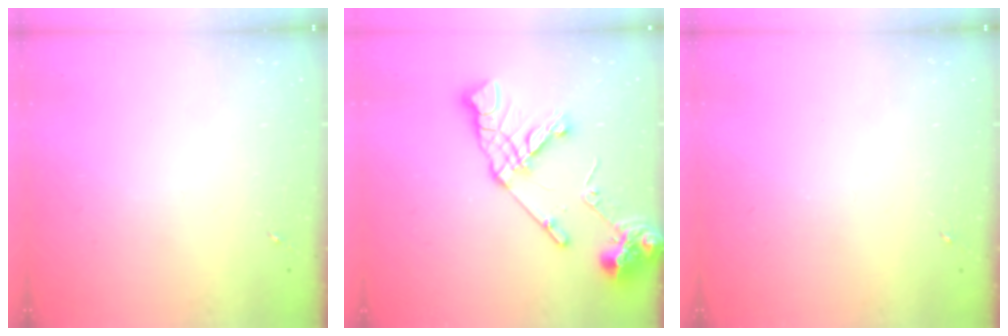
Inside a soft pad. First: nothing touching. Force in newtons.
{"total": 16.3, "press": 16.2, "slide": 2.1}
{"total": 0.0}